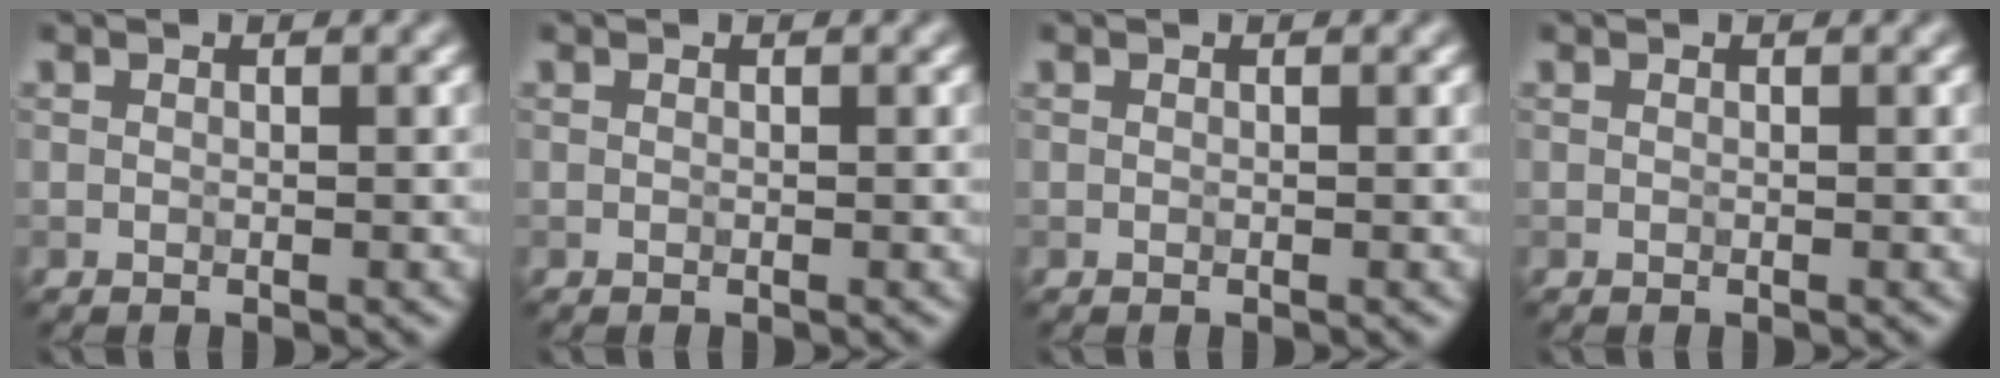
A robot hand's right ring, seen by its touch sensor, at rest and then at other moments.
{"total": 0.0}
{"total": 0.0}
{"total": 0.0}